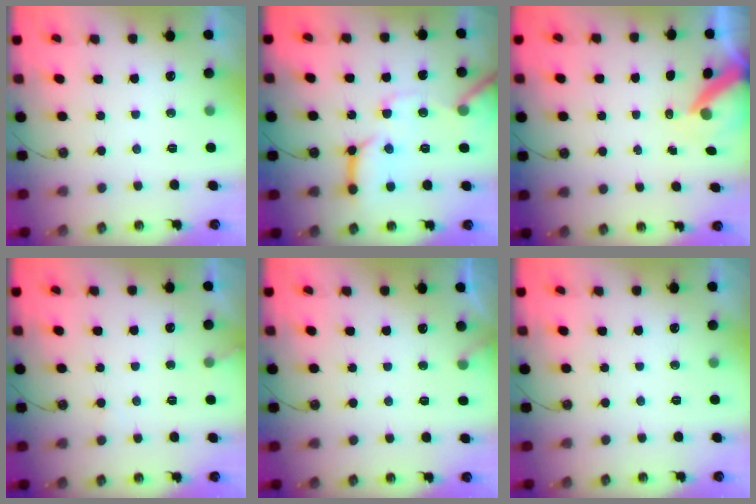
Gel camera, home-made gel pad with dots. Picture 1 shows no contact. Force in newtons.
{"total": 15.1, "press": 15.0, "slide": 1.9}
{"total": 7.1, "press": 7.1, "slide": 1.0}
{"total": 5.1, "press": 5.0, "slide": 0.3}
{"total": 3.7, "press": 3.7, "slide": 0.2}
{"total": 0.0}